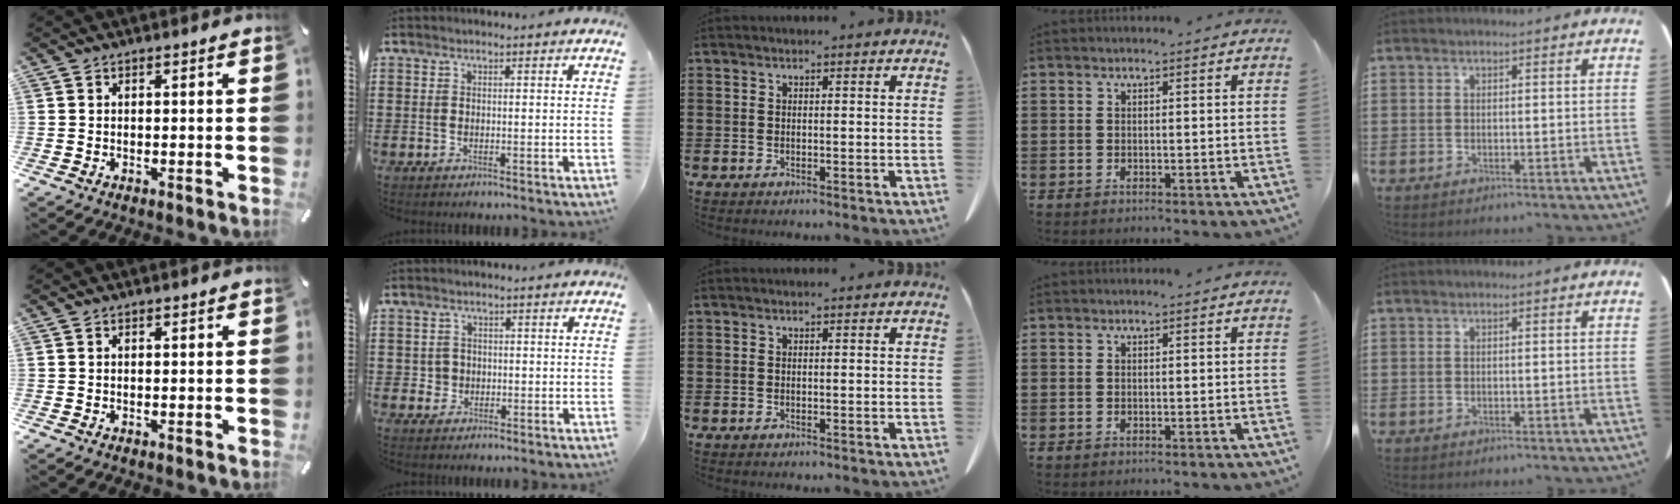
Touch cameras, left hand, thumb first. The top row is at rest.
{"index": {"total": 2.1, "force": [0.0, 2.0, 0.4], "torque": [-0.018, 0.008, -0.004]}}